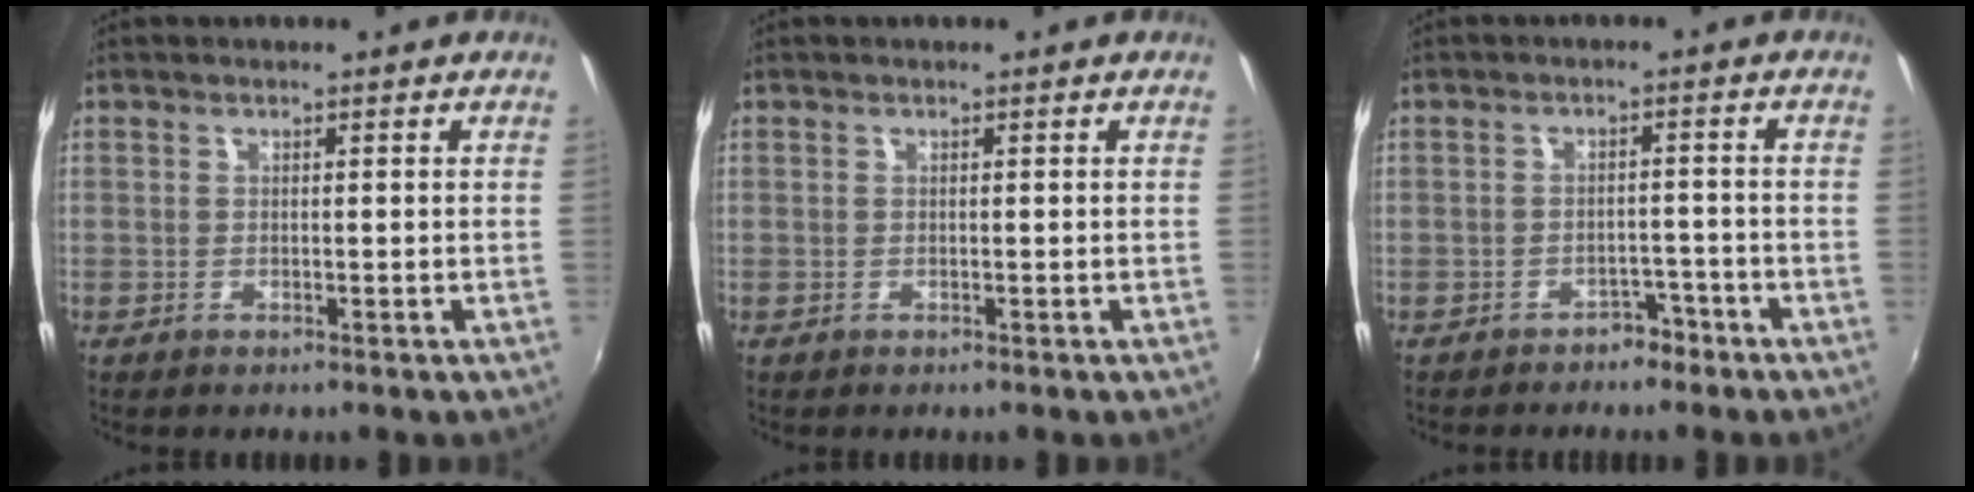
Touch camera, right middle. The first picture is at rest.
{"total": 0.0}
{"total": 3.4, "force": [-2.7, 1.9, 0.8], "torque": [-0.018, 0.008, -0.035]}